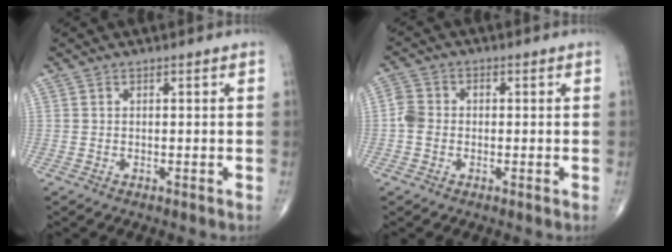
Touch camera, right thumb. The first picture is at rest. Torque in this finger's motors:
{"motor_torque": [0.63, 0.76, 0.66, -0.01, 0.01]}